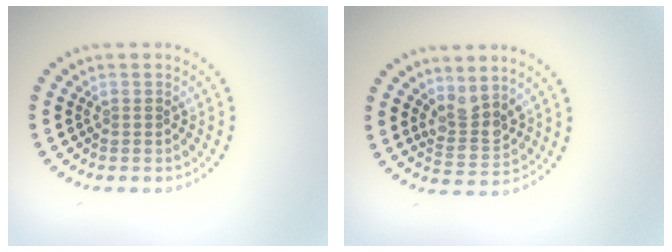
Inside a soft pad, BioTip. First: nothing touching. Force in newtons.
{"total": 2.8, "press": 2.4, "slide": 1.6}